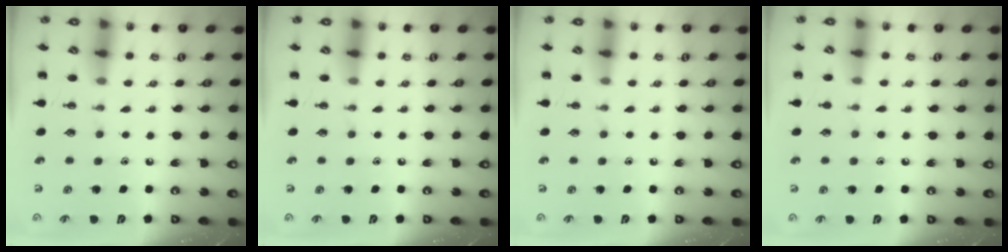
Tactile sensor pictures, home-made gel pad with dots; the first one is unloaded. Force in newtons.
{"total": 0.0}
{"total": 0.0}
{"total": 5.9, "press": 5.4, "slide": 2.3}